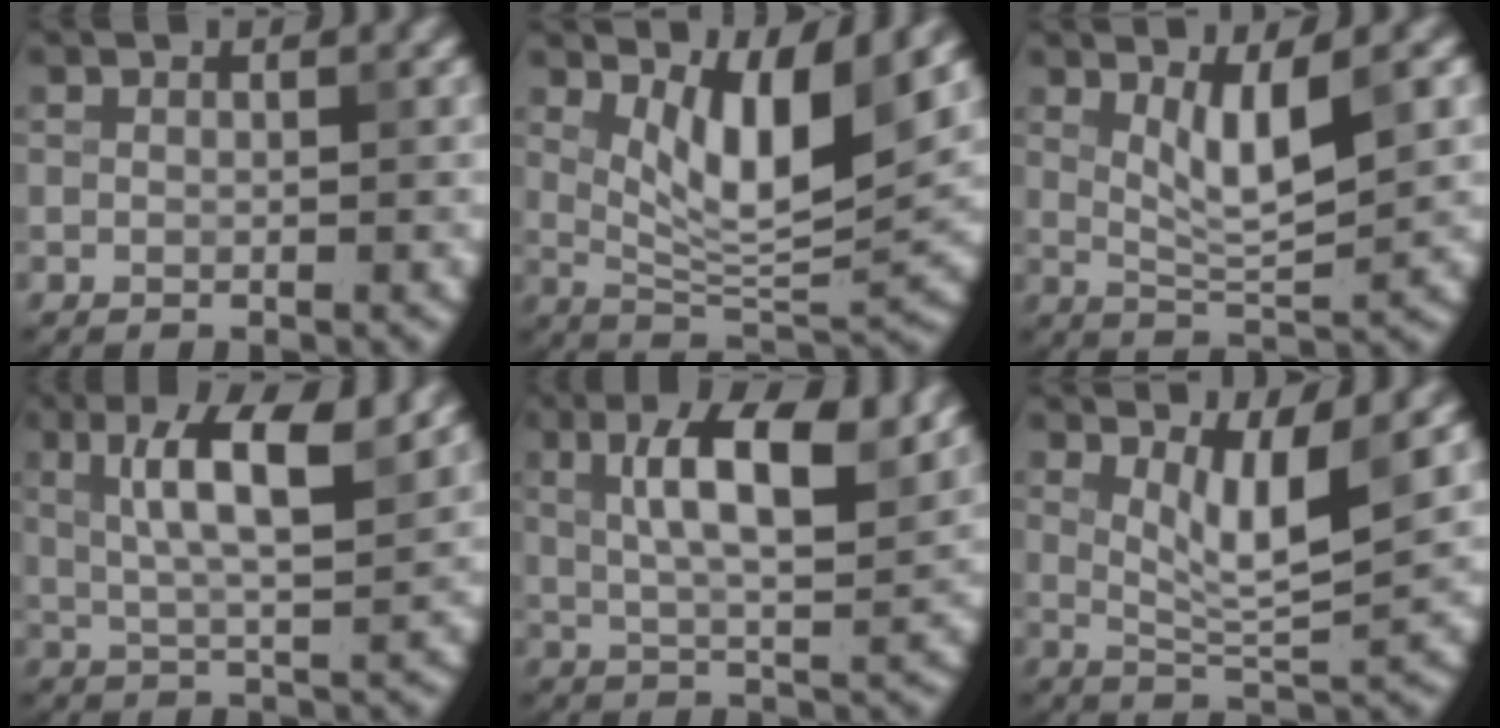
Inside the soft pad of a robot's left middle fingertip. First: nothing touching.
{"total": 7.1, "force": [2.9, 1.8, 6.2], "torque": [-0.102, -0.016, 0.056]}
{"total": 4.4, "force": [1.5, 0.9, 4.0], "torque": [-0.076, -0.007, 0.033]}
{"total": 7.5, "force": [2.8, 1.8, 6.7], "torque": [-0.116, 0.007, 0.048]}
{"total": 9.4, "force": [3.5, 3.0, 8.2], "torque": [-0.134, 0.007, 0.057]}
{"total": 4.7, "force": [2.1, 1.0, 4.1], "torque": [-0.071, -0.010, 0.041]}